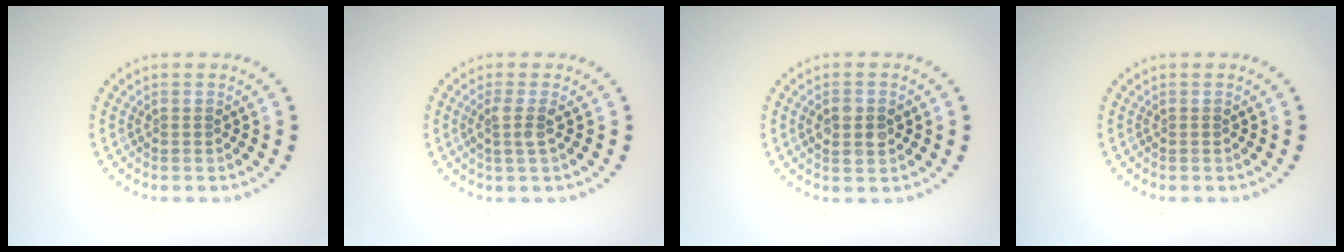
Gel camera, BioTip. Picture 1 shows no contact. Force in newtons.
{"total": 1.8, "press": 1.3, "slide": 1.2}
{"total": 2.0, "press": 2.0, "slide": 0.2}
{"total": 0.0}